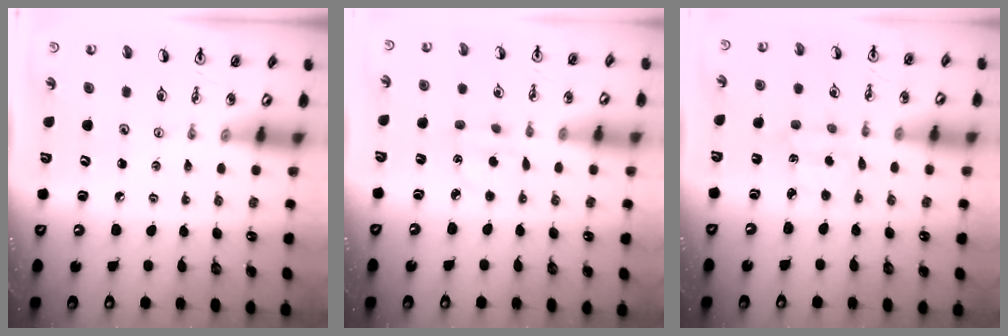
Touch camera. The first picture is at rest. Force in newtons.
{"total": 3.0, "press": 2.8, "slide": 0.8}
{"total": 2.2, "press": 2.1, "slide": 0.7}